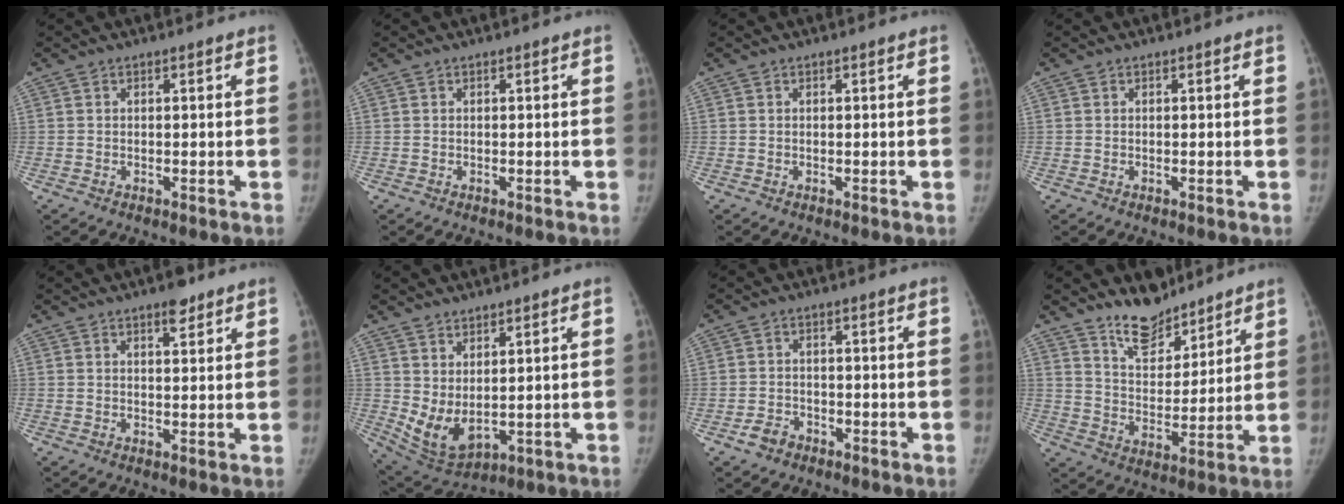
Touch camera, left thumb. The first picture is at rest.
{"total": 0.0}
{"total": 0.0}
{"total": 0.0}
{"total": 3.5, "force": [2.4, 1.3, 2.2], "torque": [-0.021, -0.013, 0.033]}
{"total": 8.1, "force": [1.9, 4.1, 6.8], "torque": [-0.122, -0.026, 0.058]}
{"total": 3.0, "force": [-1.9, 2.2, 0.9], "torque": [-0.012, 0.015, -0.030]}
{"total": 10.5, "force": [8.7, 4.6, 3.6], "torque": [-0.032, -0.068, 0.159]}